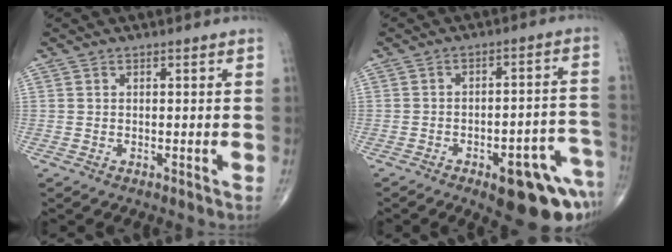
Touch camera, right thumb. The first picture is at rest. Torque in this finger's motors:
{"motor_torque": [1.95, 1.33, 0.92, -1.13, 0.27]}